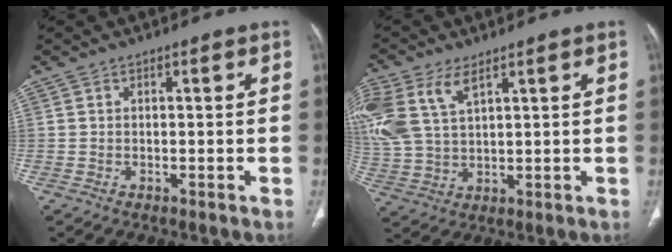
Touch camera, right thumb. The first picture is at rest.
{"total": 12.9, "force": [6.2, 6.8, 9.0], "torque": [-0.221, -0.003, 0.131]}